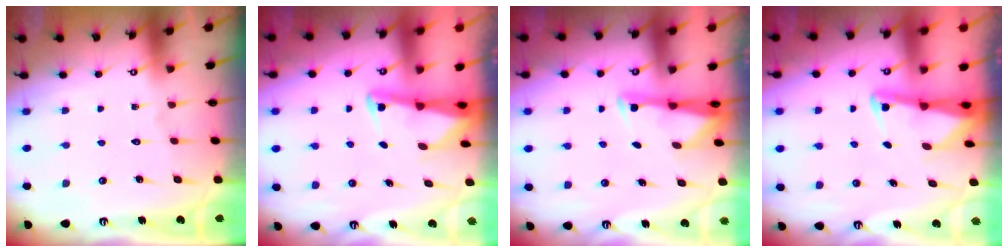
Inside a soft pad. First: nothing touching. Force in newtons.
{"total": 2.4, "press": 2.4, "slide": 0.3}
{"total": 2.9, "press": 2.9, "slide": 0.4}
{"total": 2.4, "press": 2.4, "slide": 0.3}